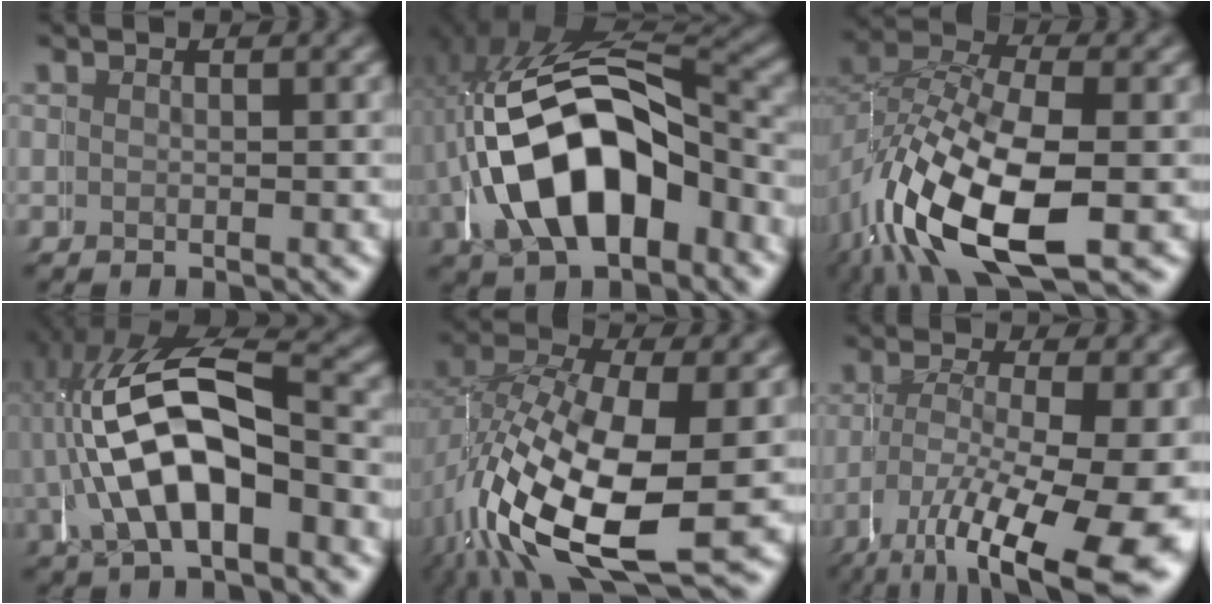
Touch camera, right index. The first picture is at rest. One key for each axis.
{"total": 14.0, "fx": -0.7, "fy": 9.1, "fz": 10.6, "tx": -0.208, "ty": -0.009, "tz": -0.008}
{"total": 9.6, "fx": -2.8, "fy": 6.1, "fz": 6.8, "tx": -0.160, "ty": -0.038, "tz": -0.026}
{"total": 10.0, "fx": 0.6, "fy": 6.7, "fz": 7.5, "tx": -0.160, "ty": -0.008, "tz": 0.010}
{"total": 10.2, "fx": -2.0, "fy": 6.7, "fz": 7.4, "tx": -0.177, "ty": -0.053, "tz": -0.009}
{"total": 8.1, "fx": -3.1, "fy": 3.0, "fz": 6.9, "tx": -0.116, "ty": -0.034, "tz": -0.027}